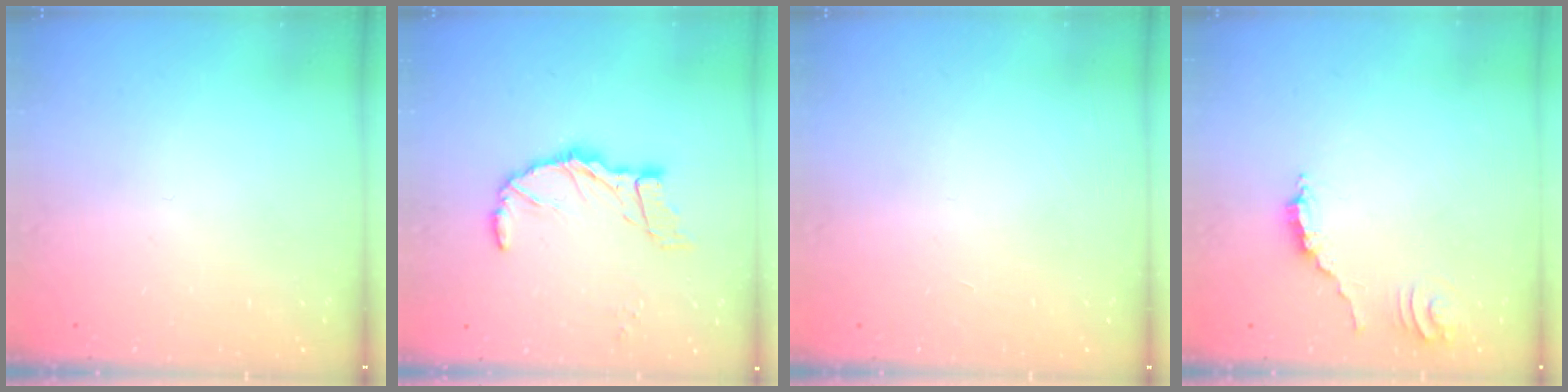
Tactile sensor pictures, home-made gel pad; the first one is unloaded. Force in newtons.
{"total": 10.4, "press": 10.3, "slide": 0.9}
{"total": 1.4, "press": 1.4, "slide": 0.0}
{"total": 3.9, "press": 3.9, "slide": 0.4}